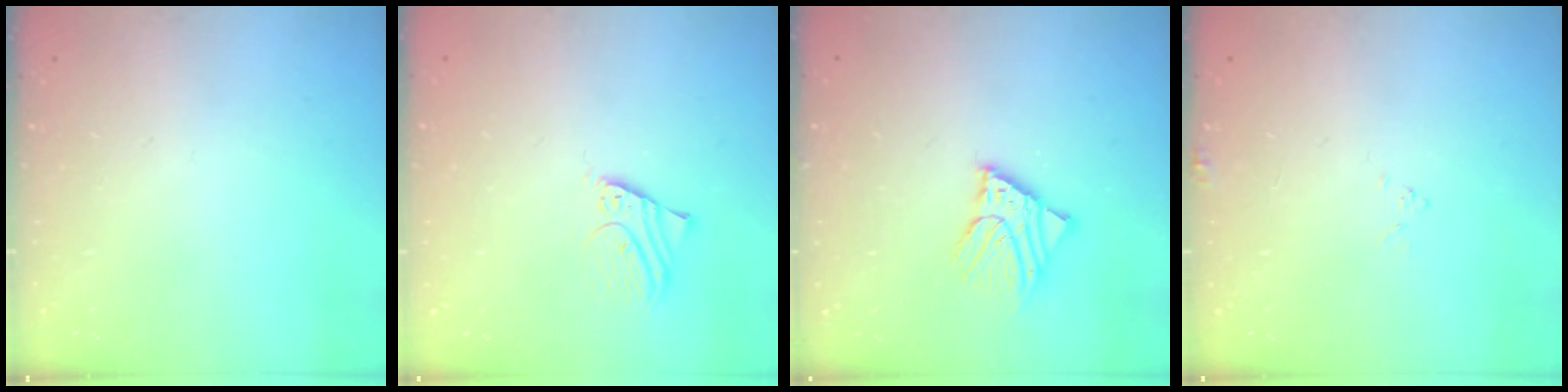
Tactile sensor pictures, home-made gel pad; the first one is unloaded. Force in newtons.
{"total": 2.8, "press": 2.8, "slide": 0.2}
{"total": 7.7, "press": 7.7, "slide": 1.1}
{"total": 3.6, "press": 3.5, "slide": 0.4}